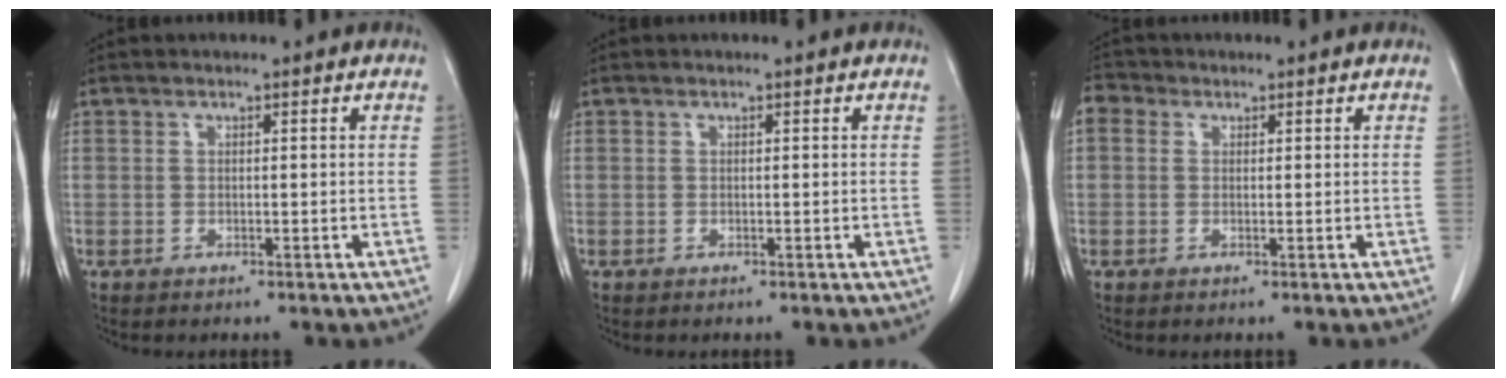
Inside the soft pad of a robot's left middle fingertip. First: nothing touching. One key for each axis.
{"total": 0.0}
{"total": 2.7, "fx": 1.0, "fy": 2.3, "fz": 1.1, "tx": -0.028, "ty": 0.018, "tz": 0.016}